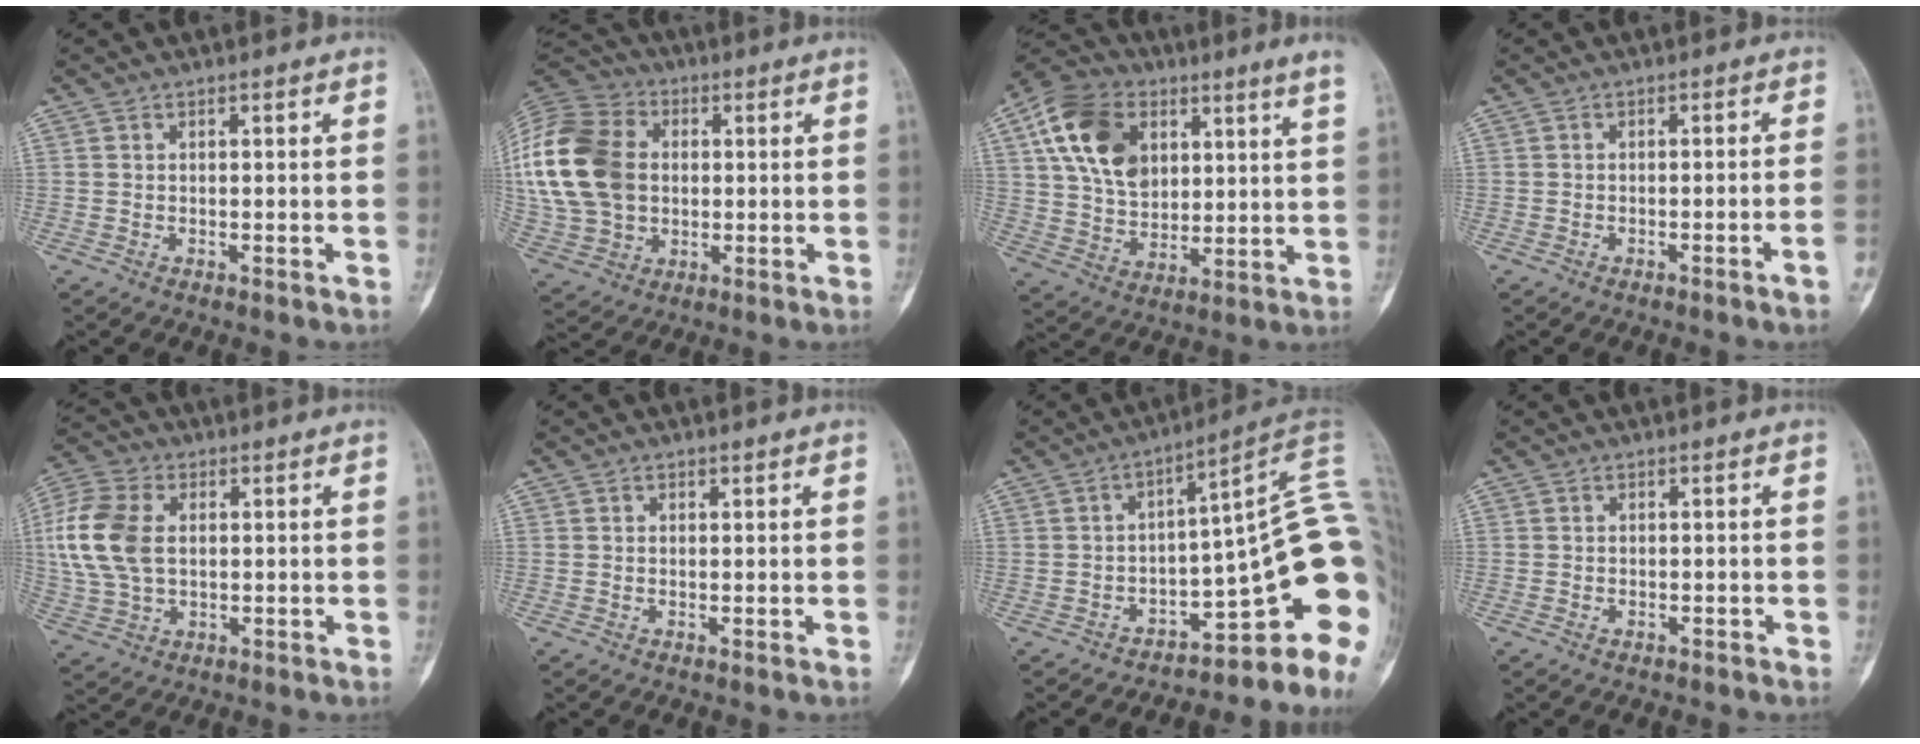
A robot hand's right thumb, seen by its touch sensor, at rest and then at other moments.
{"total": 23.0, "force": [1.9, 17.2, 15.1], "torque": [-0.330, 0.015, 0.043]}
{"total": 17.4, "force": [8.2, 9.3, 12.2], "torque": [-0.181, -0.021, 0.138]}
{"total": 3.2, "force": [-1.5, -0.4, 2.8], "torque": [-0.052, 0.014, -0.022]}
{"total": 13.5, "force": [1.8, 8.7, 10.1], "torque": [-0.222, 0.009, 0.034]}
{"total": 0.5, "force": [0.3, 0.4, 0.1], "torque": [0.002, -0.001, 0.004]}
{"total": 19.8, "force": [-4.3, 6.7, 18.1], "torque": [-0.154, 0.077, -0.039]}
{"total": 0.7, "force": [-0.3, 0.5, 0.4], "torque": [-0.009, 0.007, -0.002]}